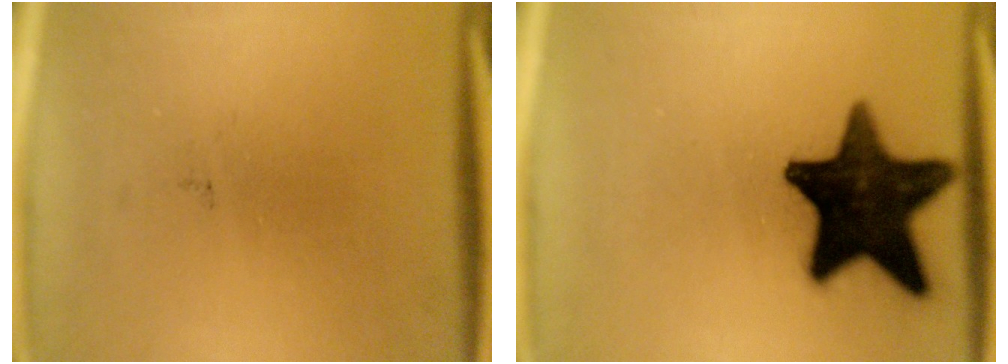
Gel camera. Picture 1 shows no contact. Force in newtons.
{"total": 18.4}